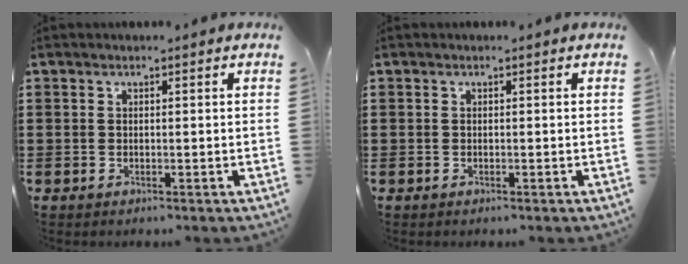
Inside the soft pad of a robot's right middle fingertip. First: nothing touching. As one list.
[{"total": 0.0}]